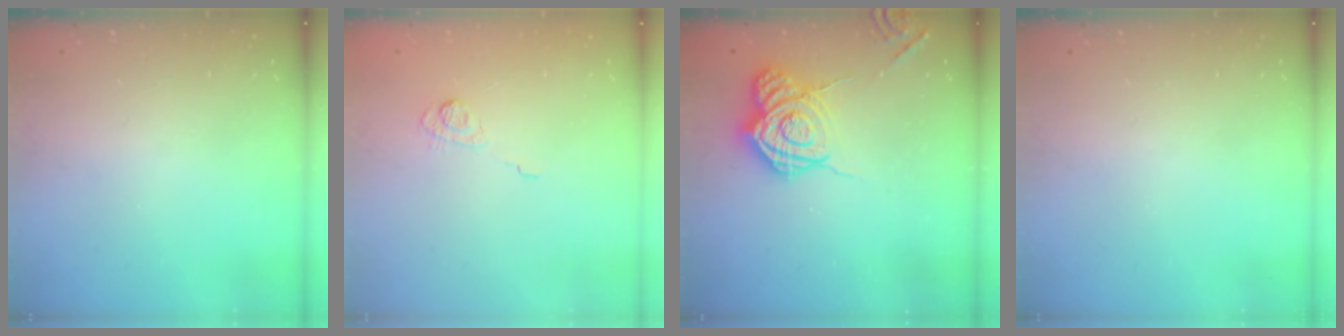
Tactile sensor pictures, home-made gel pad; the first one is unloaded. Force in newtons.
{"total": 6.7, "press": 6.6, "slide": 1.4}
{"total": 16.2, "press": 16.2, "slide": 1.1}
{"total": 0.0}